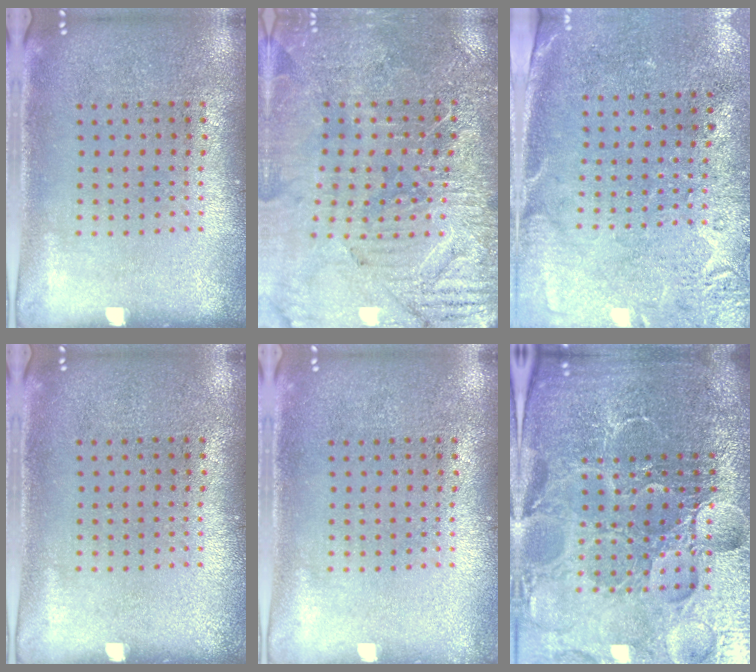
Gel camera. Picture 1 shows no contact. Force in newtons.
{"total": 3.4, "press": 3.4, "slide": 0.2}
{"total": 2.7, "press": 2.2, "slide": 1.6}
{"total": 0.0}
{"total": 0.5, "press": 0.5, "slide": 0.2}
{"total": 6.8, "press": 5.9, "slide": 3.2}